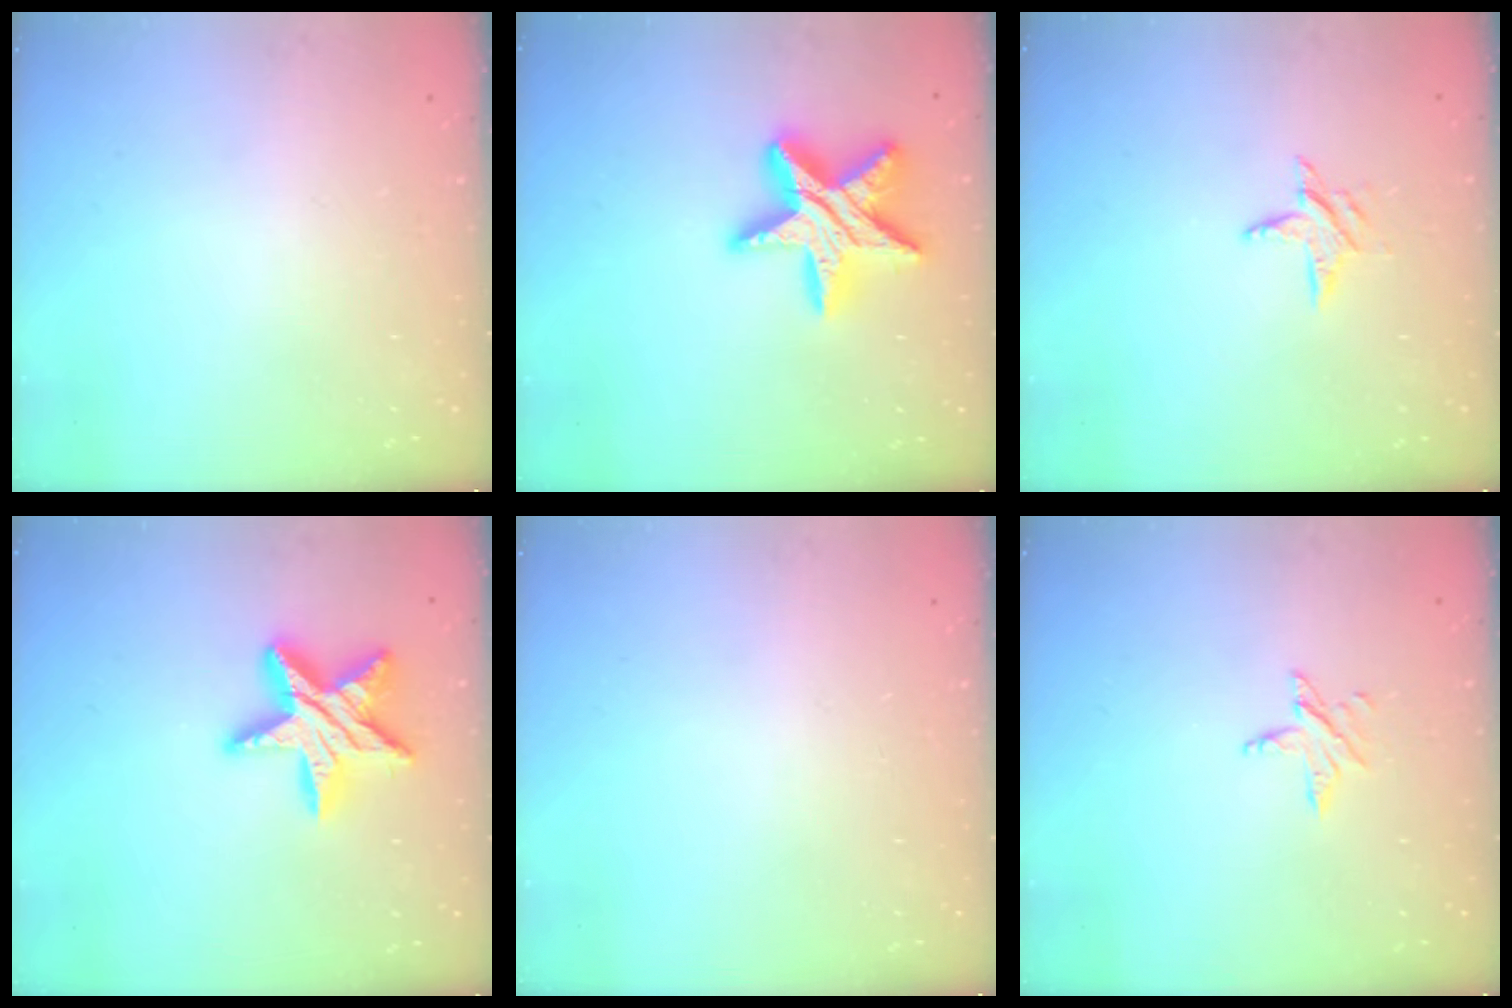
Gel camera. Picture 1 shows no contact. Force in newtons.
{"total": 17.7, "press": 17.6, "slide": 1.2}
{"total": 5.4, "press": 5.4, "slide": 0.5}
{"total": 16.0, "press": 15.9, "slide": 1.0}
{"total": 0.0}
{"total": 3.4, "press": 3.3, "slide": 0.3}